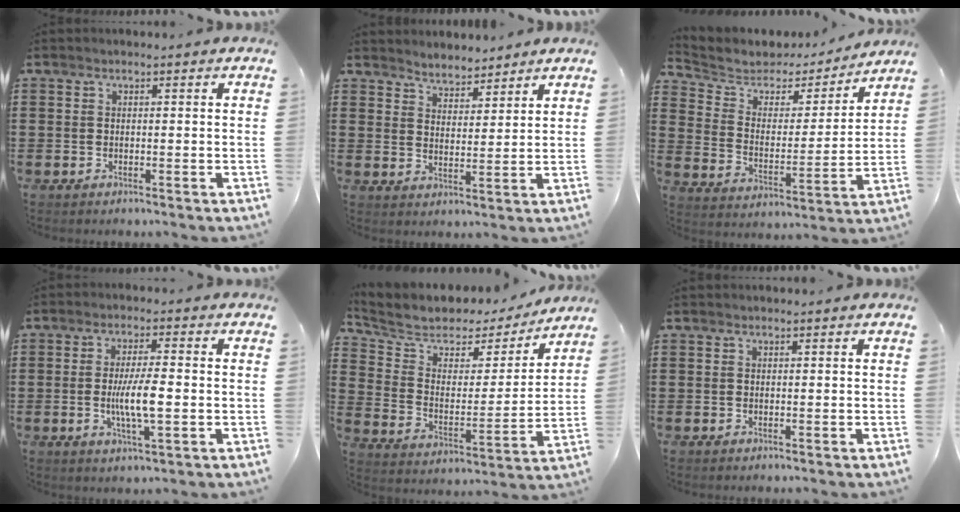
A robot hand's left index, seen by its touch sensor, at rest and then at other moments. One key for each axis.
{"total": 3.6, "fx": 3.5, "fy": 0.6, "fz": -0.7, "tx": -0.002, "ty": -0.014, "tz": 0.064}
{"total": 4.5, "fx": 3.8, "fy": 2.4, "fz": 0.5, "tx": -0.045, "ty": -0.028, "tz": 0.059}
{"total": 6.8, "fx": -0.8, "fy": 1.3, "fz": 6.6, "tx": -0.135, "ty": -0.006, "tz": -0.022}
{"total": 5.6, "fx": 4.6, "fy": 2.8, "fz": 1.4, "tx": -0.065, "ty": -0.033, "tz": 0.074}
{"total": 0.0}